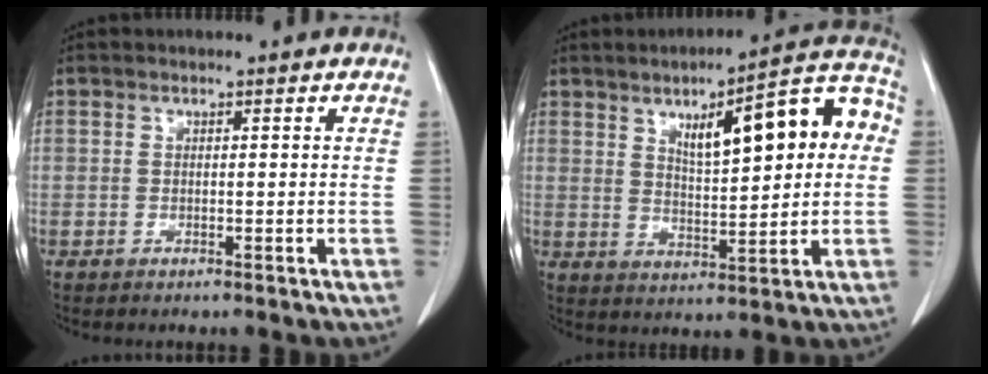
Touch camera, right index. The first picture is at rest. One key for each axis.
{"total": 15.0, "fx": 3.8, "fy": 3.7, "fz": 14.0, "tx": -0.188, "ty": 0.034, "tz": 0.055}